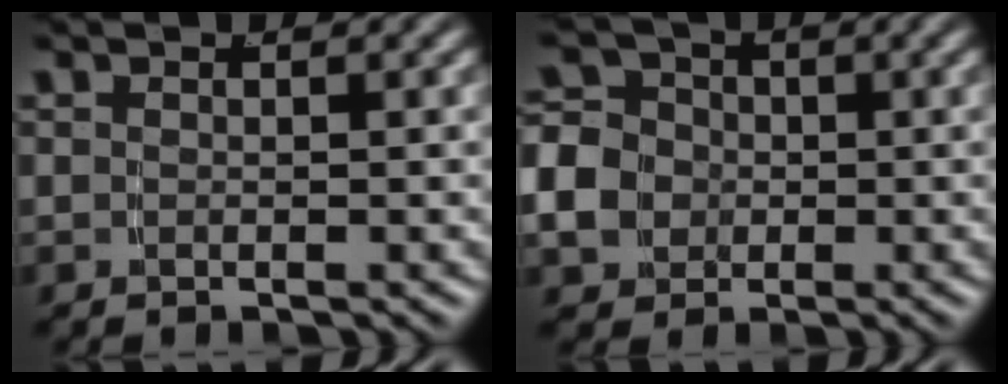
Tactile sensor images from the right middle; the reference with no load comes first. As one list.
[{"total": 7.7, "force": [-0.5, 6.8, 3.5], "torque": [-0.077, -0.017, -0.013]}]